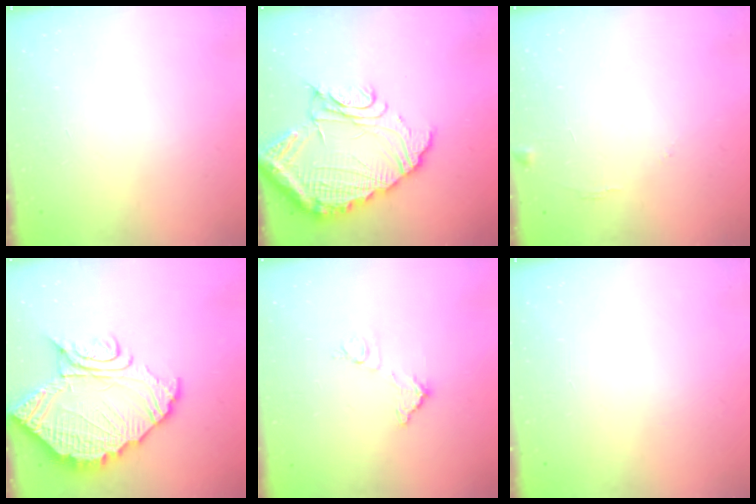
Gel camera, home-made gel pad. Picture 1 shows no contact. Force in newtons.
{"total": 17.8, "press": 17.7, "slide": 2.2}
{"total": 6.5, "press": 6.5, "slide": 0.3}
{"total": 16.9, "press": 16.8, "slide": 1.5}
{"total": 8.9, "press": 8.9, "slide": 0.3}
{"total": 0.0}